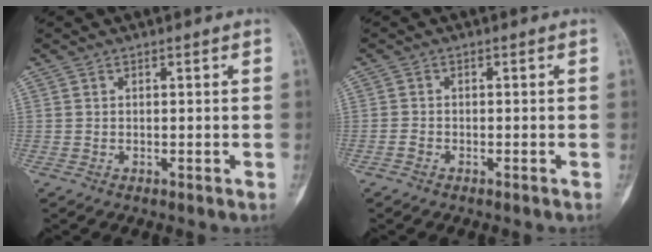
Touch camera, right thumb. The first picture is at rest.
{"total": 1.1, "force": [-0.8, 0.6, 0.5], "torque": [-0.007, 0.002, -0.019]}